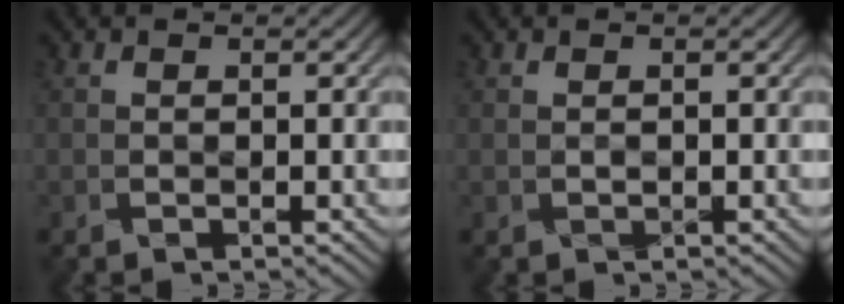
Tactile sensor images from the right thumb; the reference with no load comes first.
{"total": 0.0}